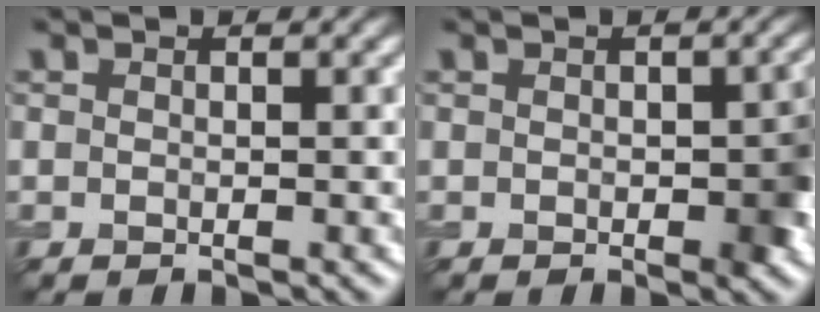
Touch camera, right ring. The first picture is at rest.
{"total": 3.1, "force": [-0.5, 1.3, 2.7], "torque": [-0.030, 0.000, -0.004]}